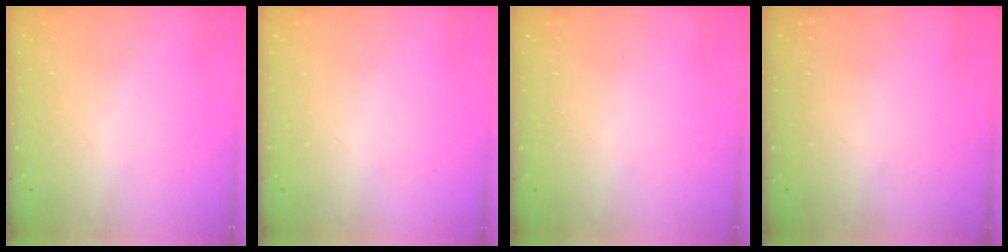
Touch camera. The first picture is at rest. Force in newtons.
{"total": 0.0}
{"total": 0.0}
{"total": 0.0}